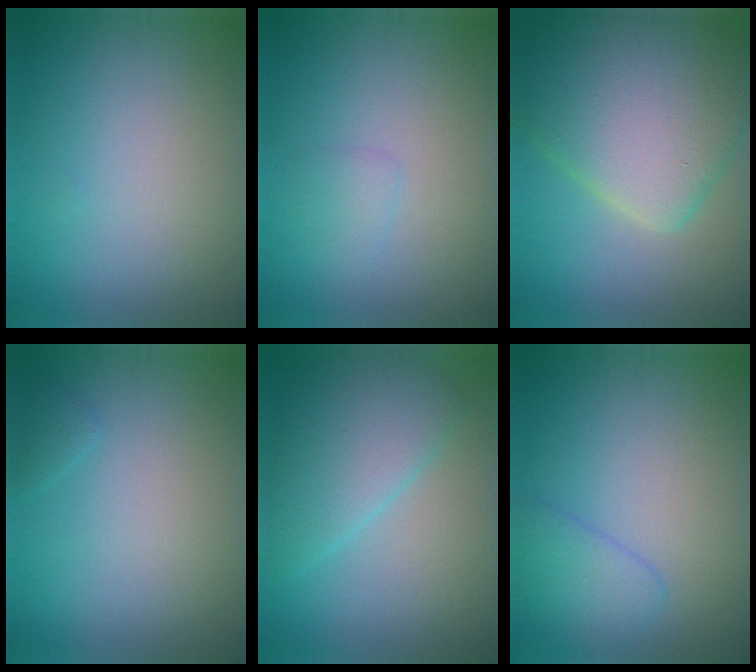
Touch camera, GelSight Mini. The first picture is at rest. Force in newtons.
{"total": 1.1, "press": 1.1, "slide": 0.1}
{"total": 9.9, "press": 9.9, "slide": 0.5}
{"total": 0.7, "press": 0.7, "slide": 0.1}
{"total": 5.0, "press": 5.0, "slide": 0.2}
{"total": 2.7, "press": 2.6, "slide": 0.2}